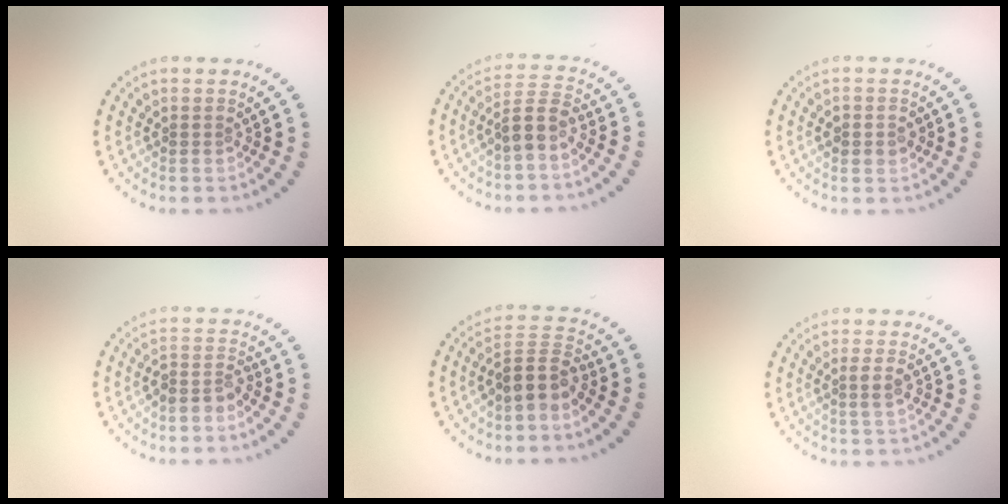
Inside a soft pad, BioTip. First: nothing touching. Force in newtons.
{"total": 2.8, "press": 2.6, "slide": 1.2}
{"total": 1.6, "press": 1.6, "slide": 0.1}
{"total": 2.3, "press": 1.9, "slide": 1.3}
{"total": 3.4, "press": 2.8, "slide": 2.0}
{"total": 1.4, "press": 1.2, "slide": 0.7}